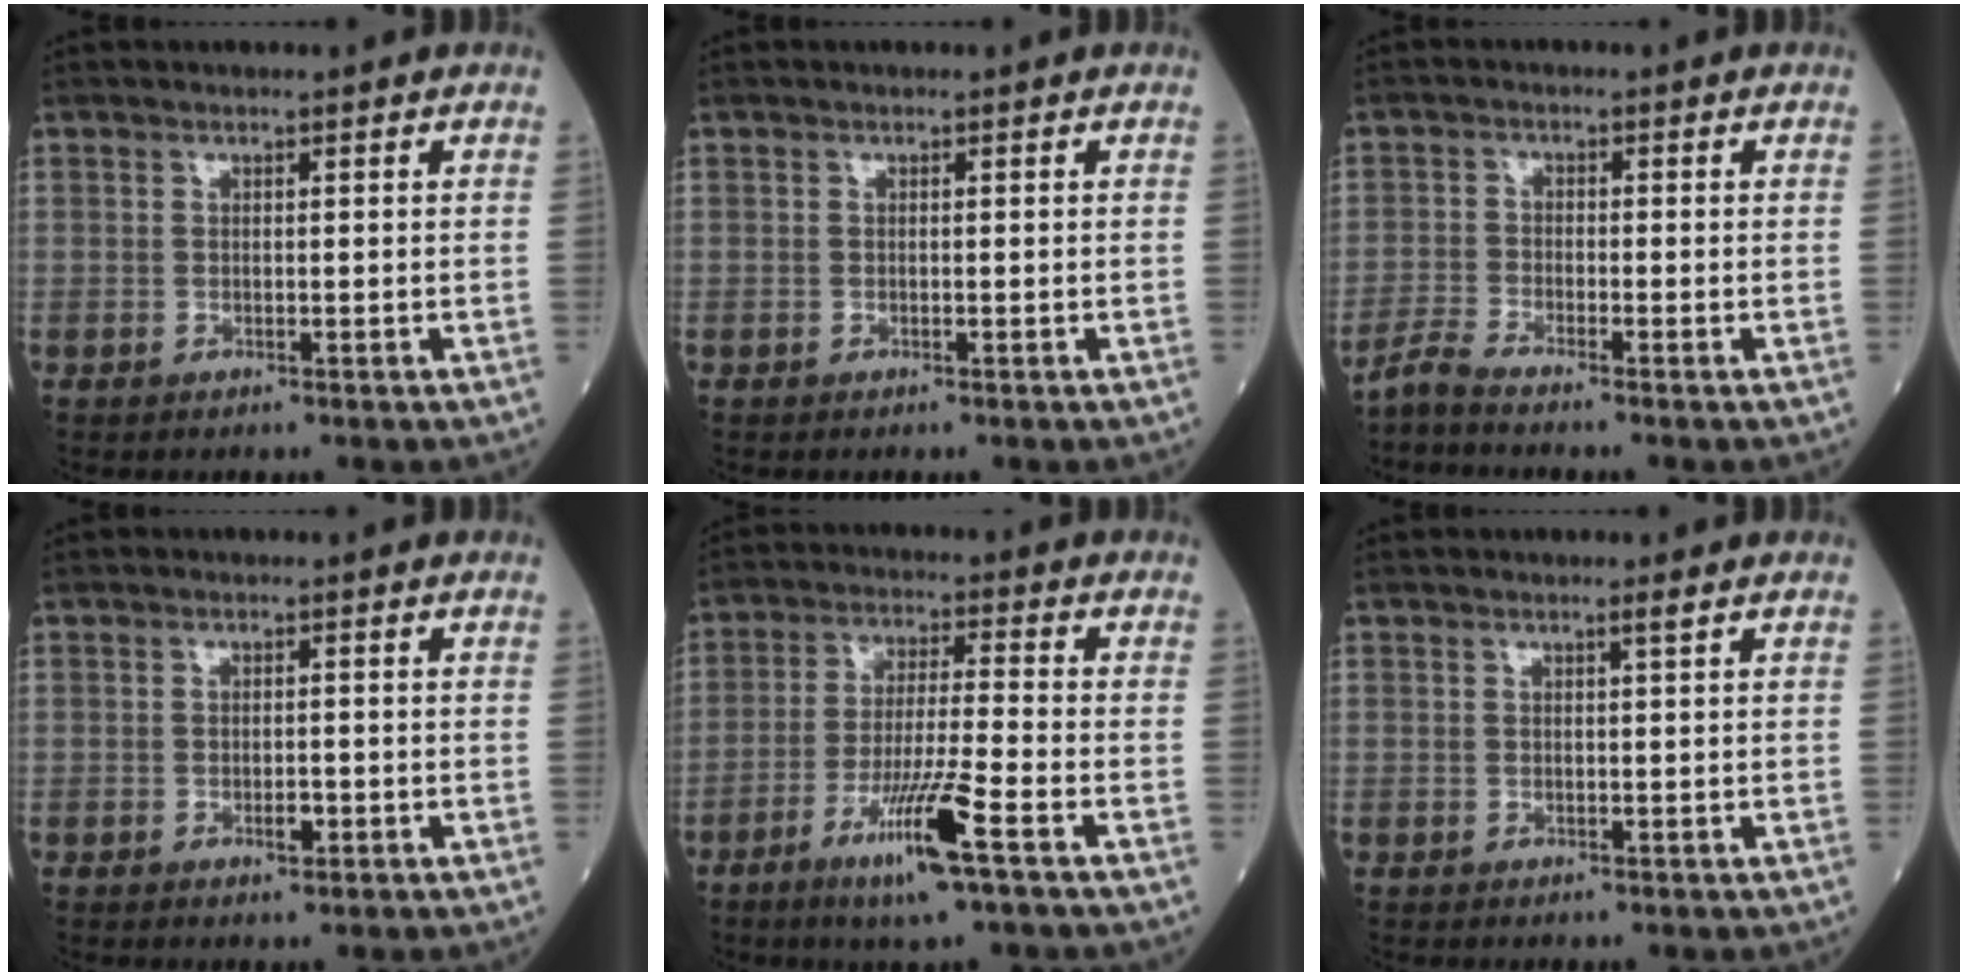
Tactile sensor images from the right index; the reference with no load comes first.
{"total": 0.0}
{"total": 3.1, "force": [-3.0, 0.0, 1.0], "torque": [-0.033, -0.011, -0.063]}
{"total": 2.1, "force": [-0.8, 1.0, 1.6], "torque": [-0.032, 0.000, -0.009]}
{"total": 10.9, "force": [-5.8, 0.1, 9.3], "torque": [-0.180, -0.019, -0.105]}
{"total": 1.0, "force": [0.5, 0.0, 0.8], "torque": [-0.020, 0.001, 0.010]}